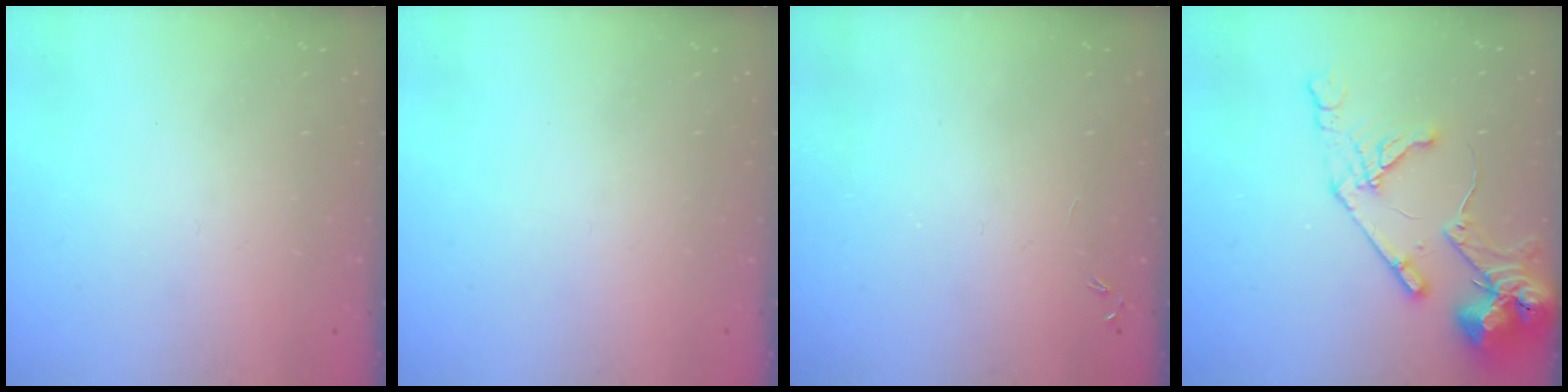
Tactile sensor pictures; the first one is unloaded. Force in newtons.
{"total": 0.0}
{"total": 0.0}
{"total": 14.5, "press": 14.4, "slide": 1.8}